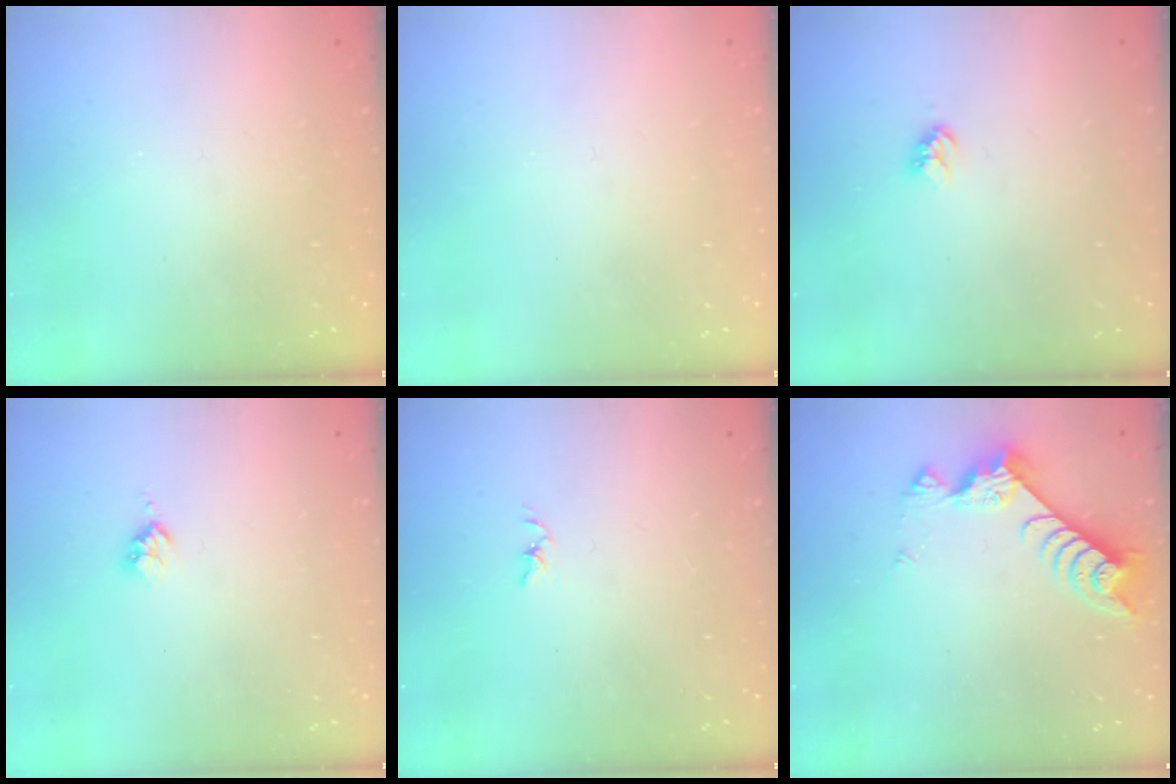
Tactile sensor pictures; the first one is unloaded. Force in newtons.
{"total": 0.7, "press": 0.7, "slide": 0.1}
{"total": 3.9, "press": 3.8, "slide": 0.5}
{"total": 2.5, "press": 2.5, "slide": 0.3}
{"total": 1.8, "press": 1.7, "slide": 0.3}
{"total": 9.0, "press": 9.0, "slide": 1.0}